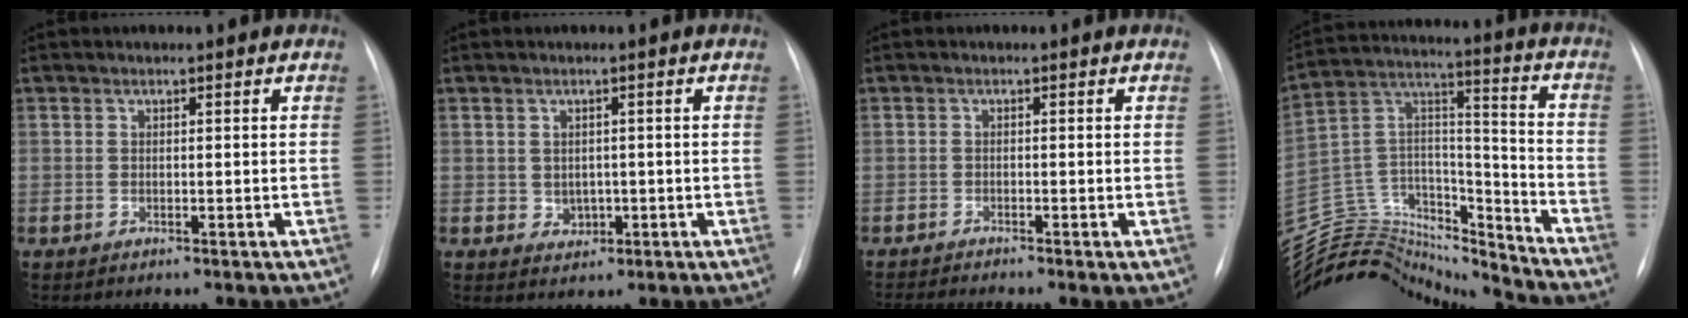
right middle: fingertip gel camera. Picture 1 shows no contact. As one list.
[{"total": 2.4, "force": [-0.2, 2.1, 1.1], "torque": [-0.017, 0.000, 0.006]}, {"total": 3.7, "force": [-3.1, -0.4, 2.1], "torque": [-0.037, -0.008, -0.053]}, {"total": 23.8, "force": [-22.9, 5.2, 4.3], "torque": [-0.114, 0.055, -0.372]}]